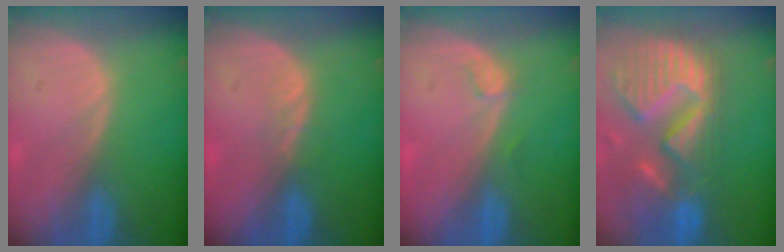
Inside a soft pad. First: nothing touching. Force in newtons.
{"total": 1.5, "press": 1.5, "slide": 0.2}
{"total": 1.1, "press": 1.1, "slide": 0.2}
{"total": 14.1, "press": 11.7, "slide": 7.8}